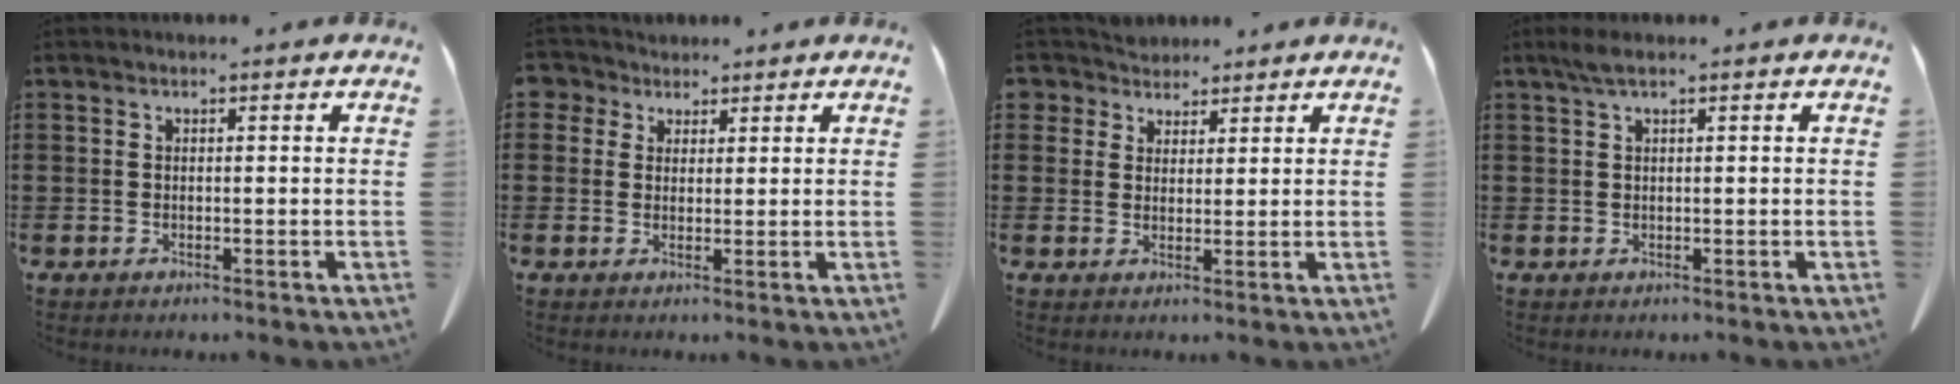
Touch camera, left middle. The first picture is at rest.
{"total": 3.2, "force": [2.0, 2.4, 0.6], "torque": [-0.019, 0.009, 0.036]}
{"total": 4.0, "force": [3.3, 2.3, 0.2], "torque": [-0.023, 0.000, 0.061]}
{"total": 1.8, "force": [0.9, 0.2, 1.5], "torque": [-0.032, 0.002, 0.017]}